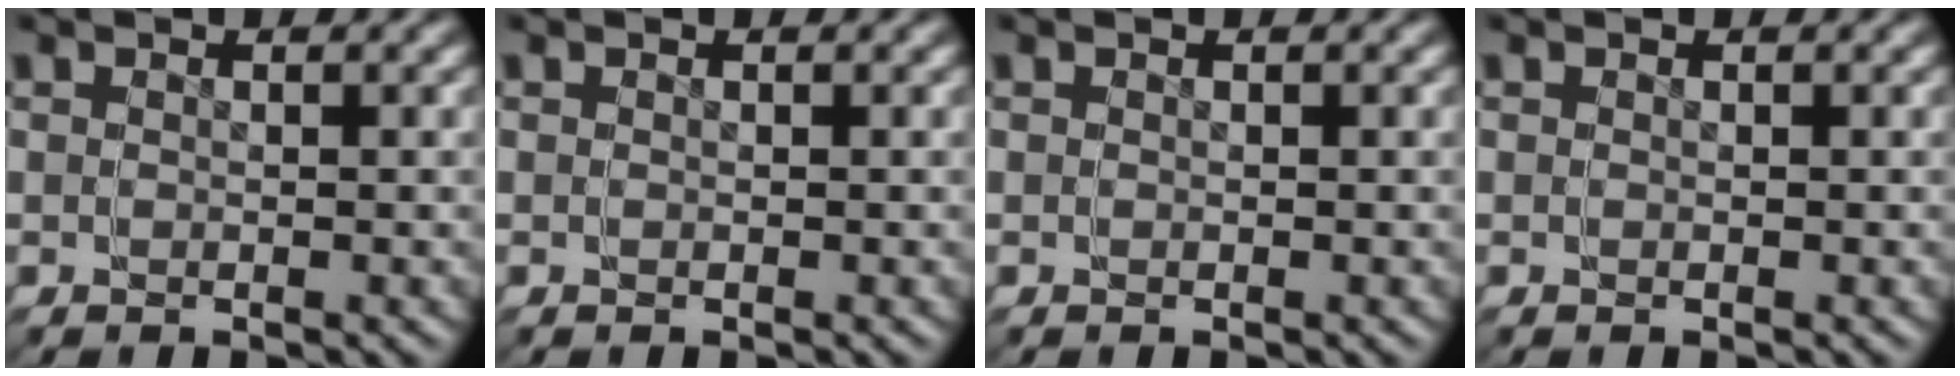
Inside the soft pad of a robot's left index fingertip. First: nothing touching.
{"total": 0.0}
{"total": 0.0}
{"total": 0.0}